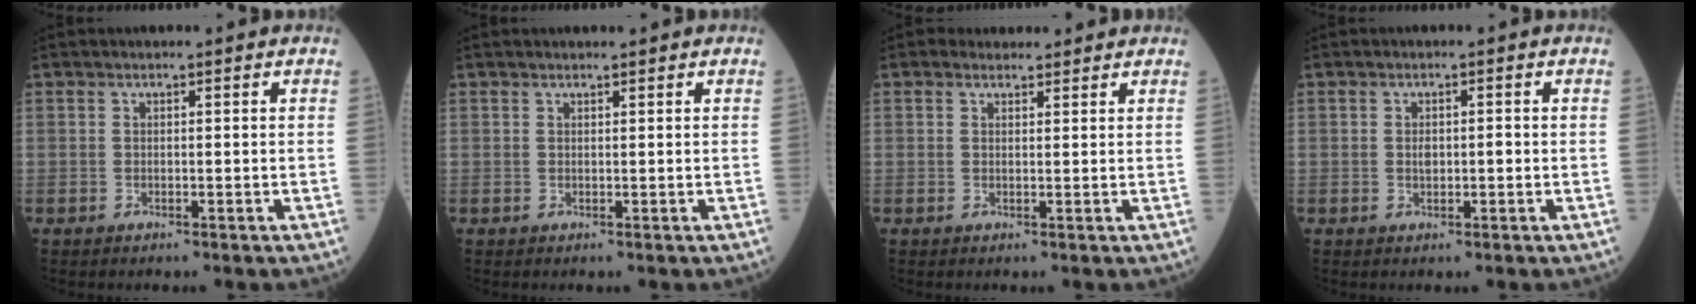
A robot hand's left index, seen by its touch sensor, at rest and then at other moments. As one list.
[{"total": 1.4, "force": [1.3, 0.0, 0.6], "torque": [-0.007, 0.010, 0.023]}, {"total": 2.3, "force": [2.0, 1.0, 0.2], "torque": [-0.007, 0.015, 0.028]}, {"total": 1.7, "force": [0.0, 0.8, 1.6], "torque": [-0.029, 0.003, 0.002]}]